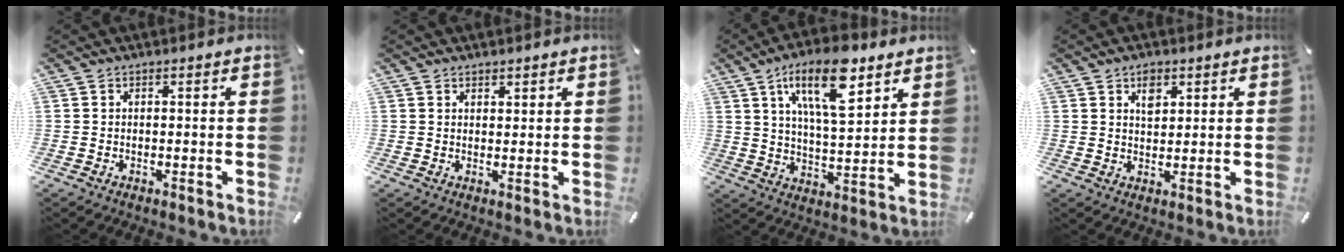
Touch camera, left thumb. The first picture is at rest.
{"total": 1.7, "force": [1.3, 1.1, -0.1], "torque": [0.010, -0.003, 0.024]}
{"total": 16.5, "force": [9.3, 6.5, 12.0], "torque": [-0.202, -0.027, 0.154]}
{"total": 3.5, "force": [2.0, 2.4, 1.7], "torque": [-0.015, -0.008, 0.031]}